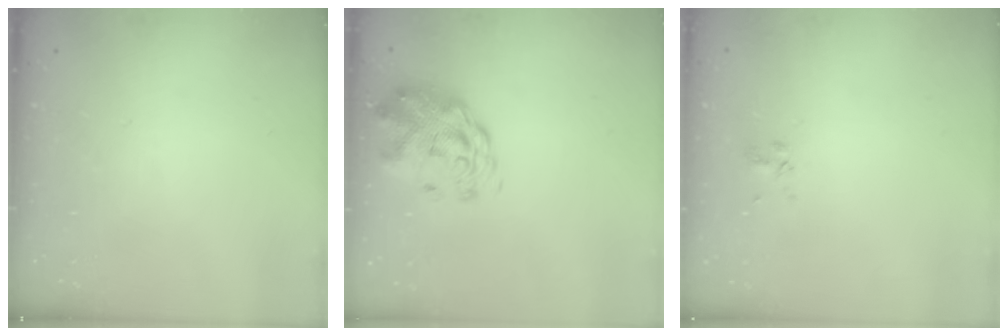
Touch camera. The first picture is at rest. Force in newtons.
{"total": 2.9, "press": 2.7, "slide": 1.1}
{"total": 2.5, "press": 2.3, "slide": 0.9}